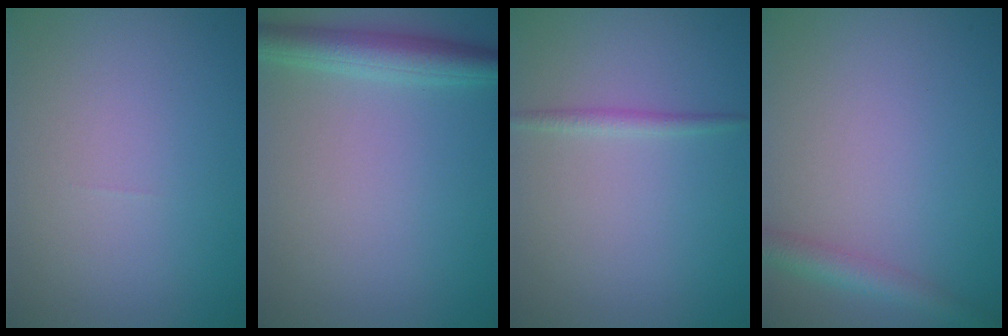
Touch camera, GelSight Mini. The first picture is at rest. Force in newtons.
{"total": 3.6, "press": 3.6, "slide": 0.1}
{"total": 1.1, "press": 1.1, "slide": 0.1}
{"total": 2.7, "press": 2.7, "slide": 0.1}